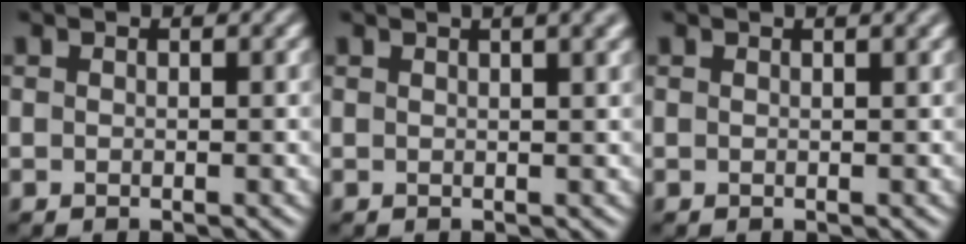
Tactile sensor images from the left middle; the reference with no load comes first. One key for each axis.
{"total": 6.9, "fx": 4.2, "fy": 2.8, "fz": 4.8, "tx": -0.034, "ty": 0.042, "tz": 0.024}
{"total": 2.4, "fx": 1.6, "fy": 0.8, "fz": 1.6, "tx": -0.014, "ty": 0.005, "tz": 0.010}